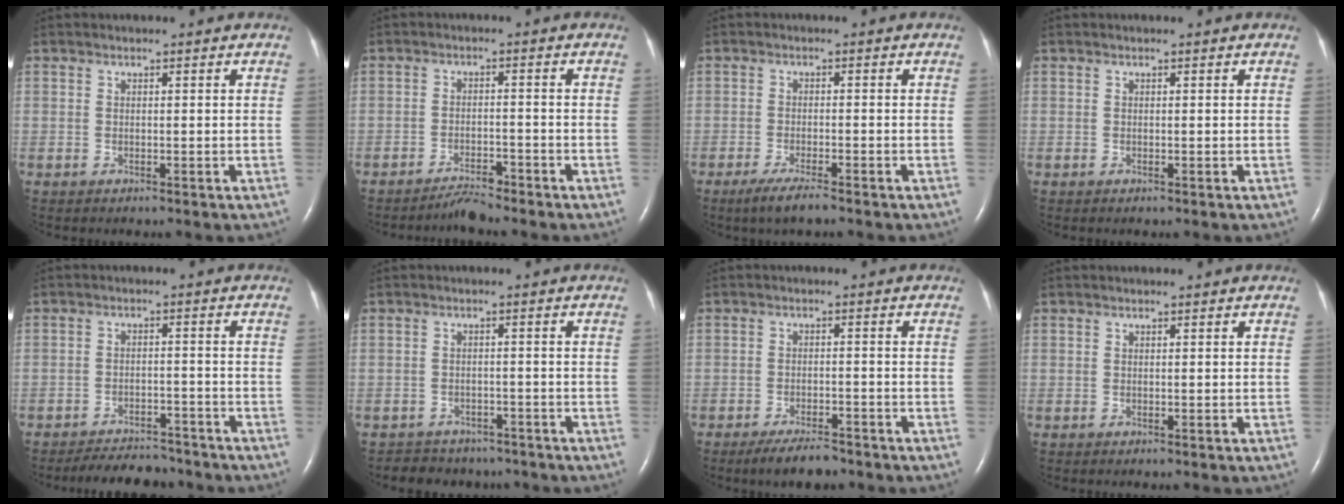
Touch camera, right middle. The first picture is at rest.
{"total": 2.9, "force": [-2.8, 0.0, 0.6], "torque": [-0.013, -0.012, -0.050]}
{"total": 4.1, "force": [-3.0, 0.3, 2.8], "torque": [-0.063, -0.011, -0.056]}
{"total": 0.0}
{"total": 8.0, "force": [-7.5, 2.2, 1.7], "torque": [-0.025, -0.003, -0.106]}
{"total": 5.8, "force": [-4.9, 3.0, 0.2], "torque": [0.000, 0.010, -0.064]}
{"total": 5.1, "force": [-4.1, 1.3, 2.6], "torque": [-0.051, -0.005, -0.068]}
{"total": 0.0}